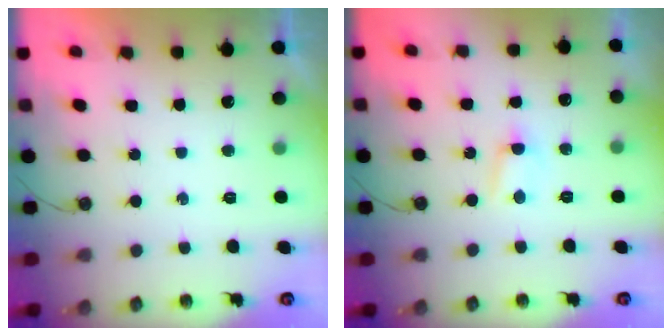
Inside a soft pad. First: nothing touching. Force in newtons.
{"total": 3.7, "press": 3.7, "slide": 0.4}